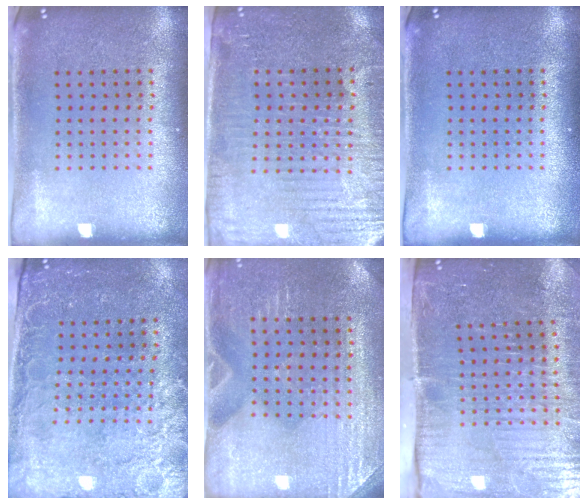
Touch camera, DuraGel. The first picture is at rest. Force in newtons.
{"total": 3.8, "press": 3.5, "slide": 1.4}
{"total": 0.0}
{"total": 2.8, "press": 2.6, "slide": 1.1}
{"total": 2.9, "press": 2.9, "slide": 0.3}
{"total": 5.4, "press": 4.6, "slide": 2.8}